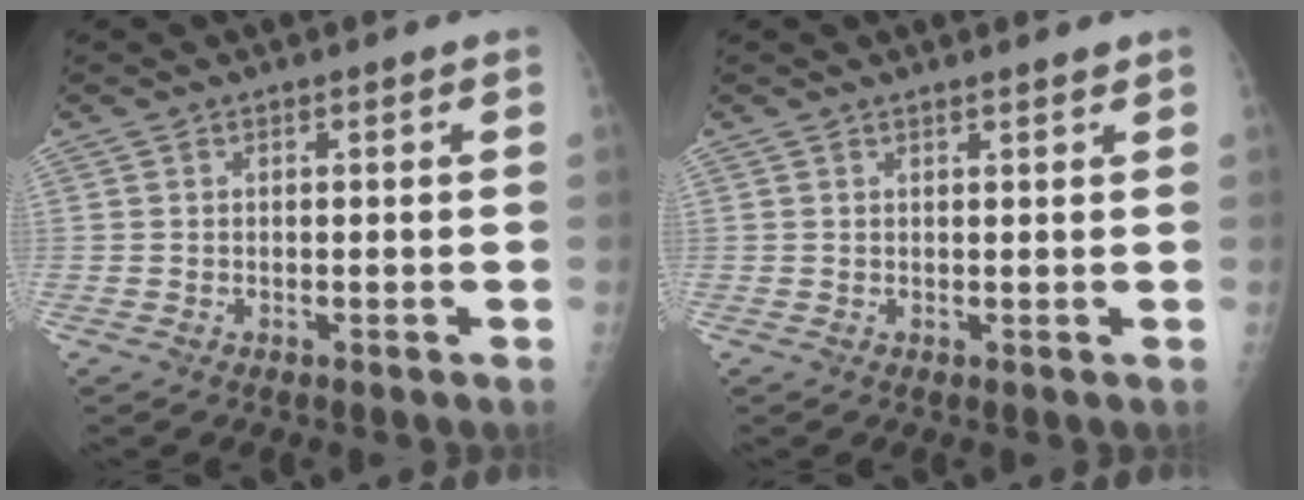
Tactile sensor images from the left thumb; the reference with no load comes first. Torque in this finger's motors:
{"motor_torque": [-0.25, -0.14, -0.06, -0.10, 0.00]}